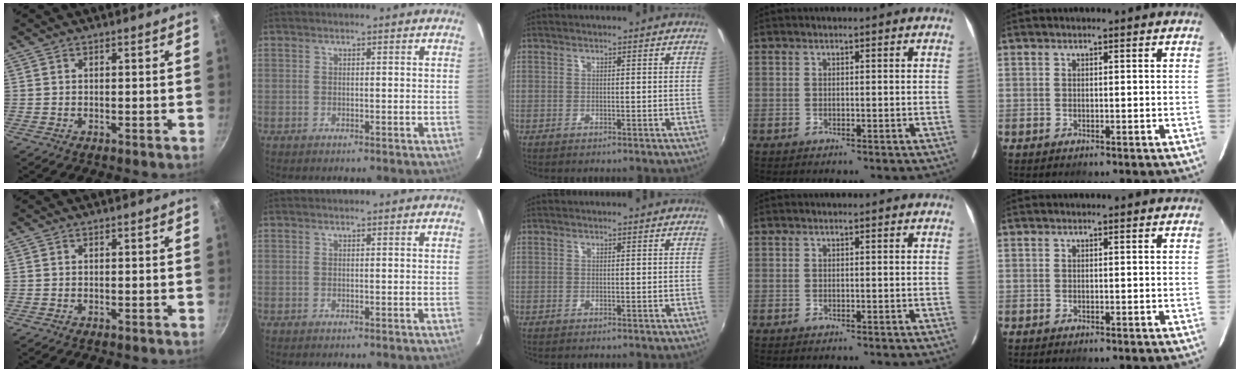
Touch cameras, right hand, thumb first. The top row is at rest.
{}